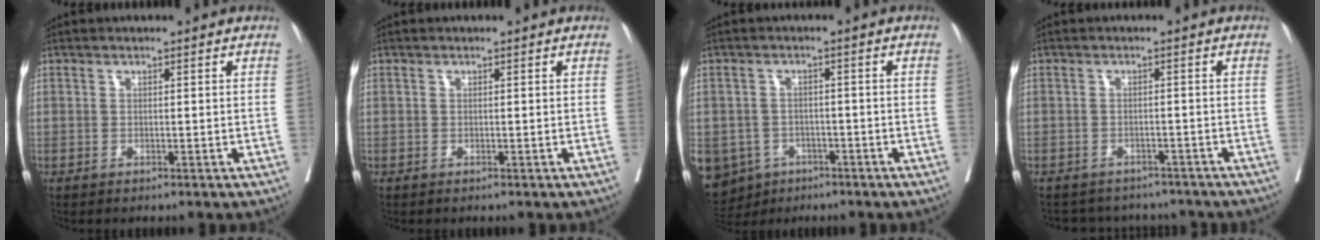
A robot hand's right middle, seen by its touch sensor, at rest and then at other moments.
{"total": 0.0}
{"total": 13.3, "force": [-6.5, 10.9, 4.2], "torque": [-0.127, 0.000, -0.085]}
{"total": 8.2, "force": [-7.5, 3.2, 0.7], "torque": [-0.009, 0.016, -0.083]}